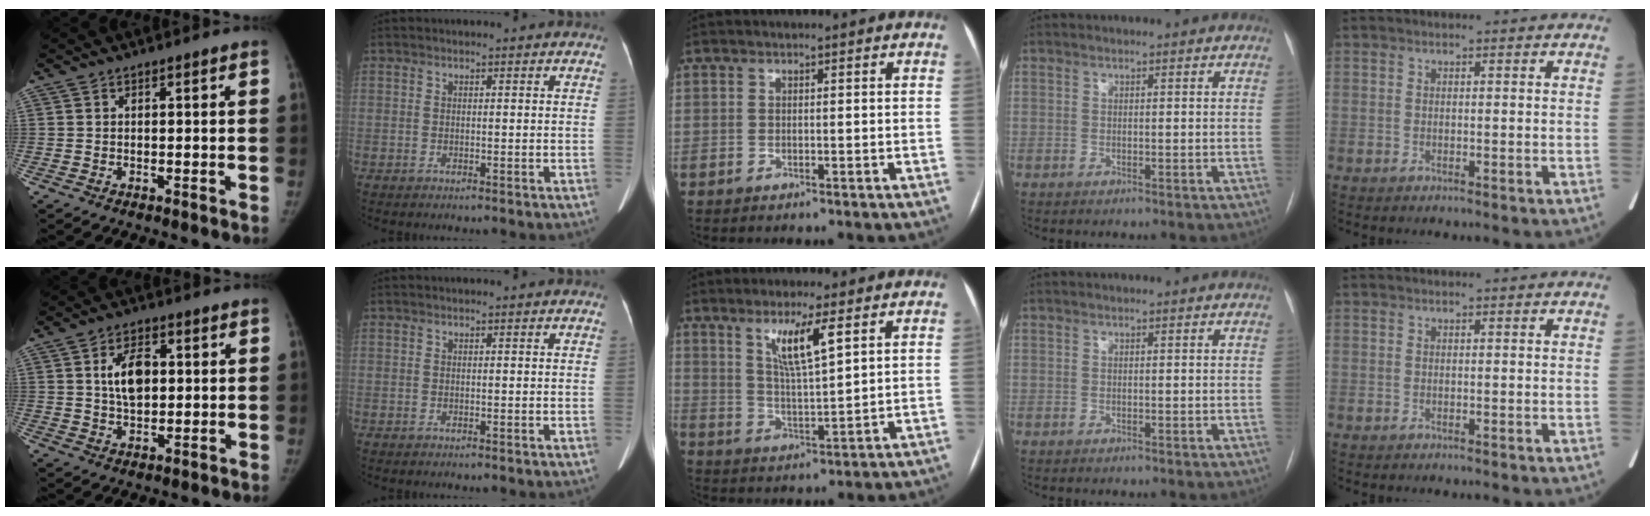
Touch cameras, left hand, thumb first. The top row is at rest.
{"thumb": {"total": 7.5, "force": [1.4, 4.5, 5.8], "torque": [-0.081, -0.002, 0.024]}, "middle": {"total": 7.1, "force": [3.6, 0.3, 6.0], "torque": [-0.115, -0.011, 0.070]}}